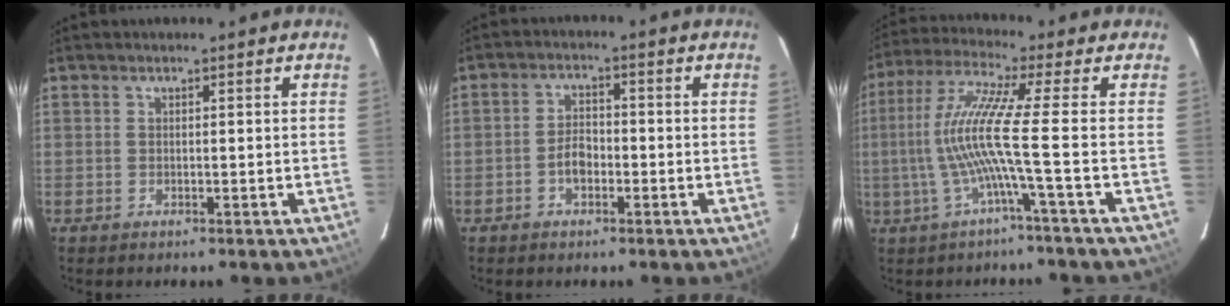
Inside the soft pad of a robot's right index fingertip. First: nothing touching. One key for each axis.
{"total": 3.5, "fx": -1.5, "fy": 2.2, "fz": 2.3, "tx": -0.044, "ty": 0.008, "tz": -0.026}
{"total": 9.8, "fx": -2.2, "fy": -2.5, "fz": 9.2, "tx": -0.183, "ty": -0.002, "tz": -0.038}